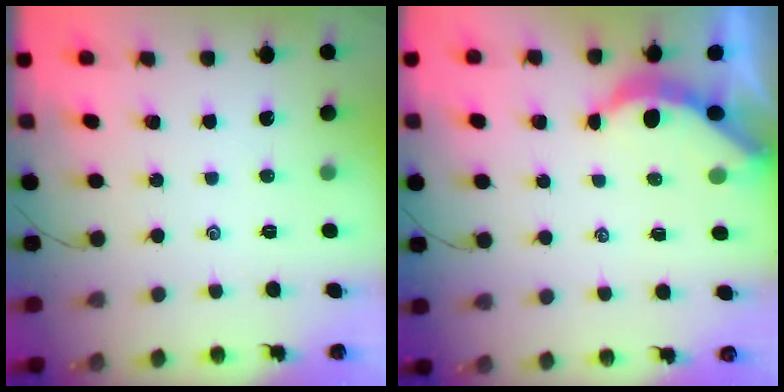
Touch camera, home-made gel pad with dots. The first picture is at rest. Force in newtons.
{"total": 3.9, "press": 3.9, "slide": 0.5}